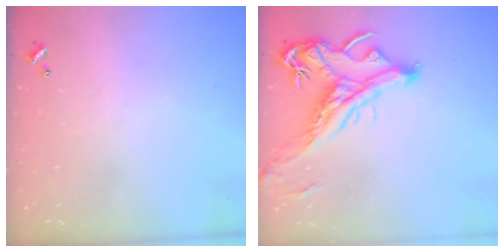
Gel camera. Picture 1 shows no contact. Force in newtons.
{"total": 3.5, "press": 3.3, "slide": 1.3}